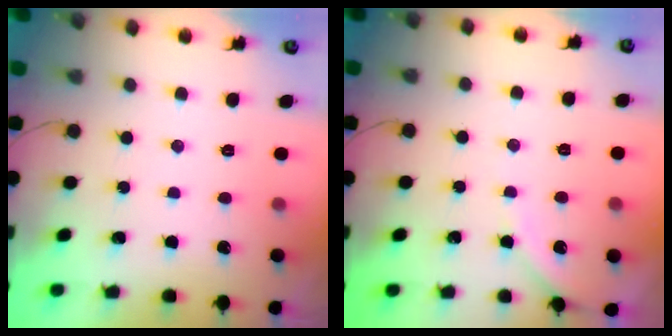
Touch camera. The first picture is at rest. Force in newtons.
{"total": 3.1, "press": 3.1, "slide": 0.5}